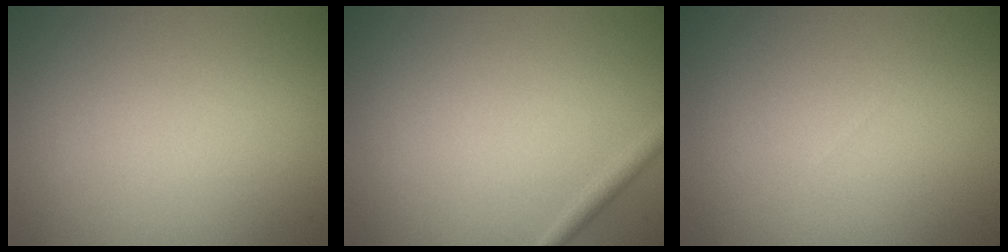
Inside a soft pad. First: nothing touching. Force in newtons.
{"total": 1.1, "press": 1.1, "slide": 0.1}
{"total": 0.0}